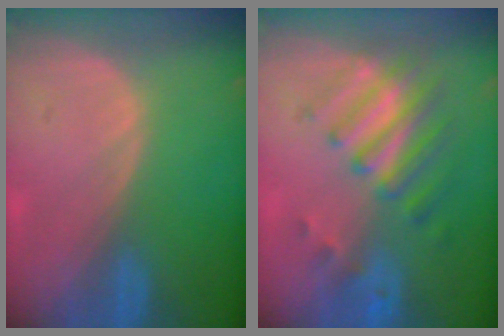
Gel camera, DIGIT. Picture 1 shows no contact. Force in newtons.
{"total": 8.0, "press": 7.2, "slide": 3.6}